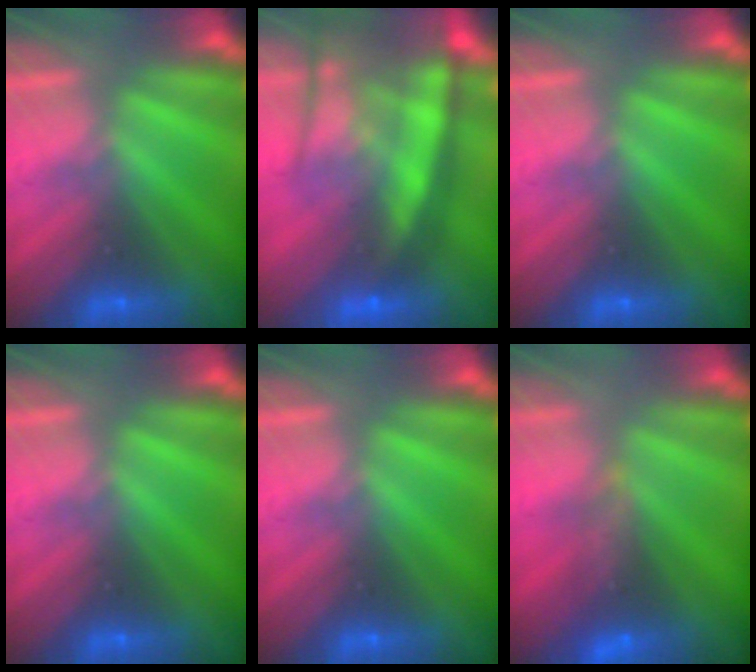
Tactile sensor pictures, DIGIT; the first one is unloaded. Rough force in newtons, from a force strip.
{"total": 5.6}
{"total": 0.0}
{"total": 0.0}
{"total": 0.0}
{"total": 9.3}